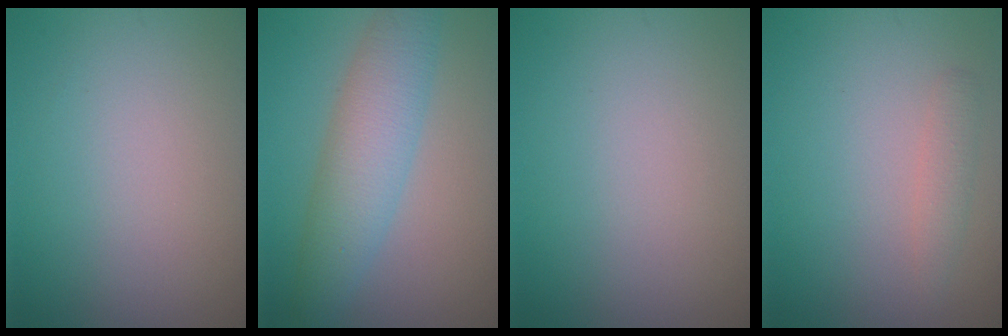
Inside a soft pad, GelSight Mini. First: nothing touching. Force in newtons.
{"total": 5.3, "press": 5.3, "slide": 0.2}
{"total": 0.0}
{"total": 1.3, "press": 1.3, "slide": 0.0}